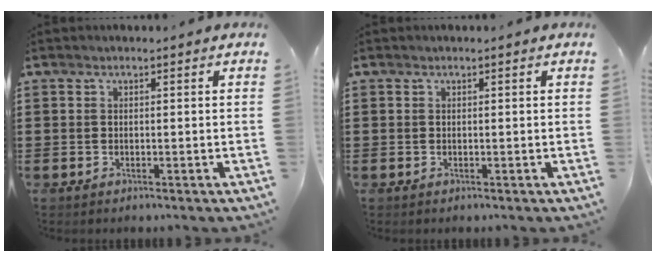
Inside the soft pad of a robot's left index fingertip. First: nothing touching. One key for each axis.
{"total": 0.0}